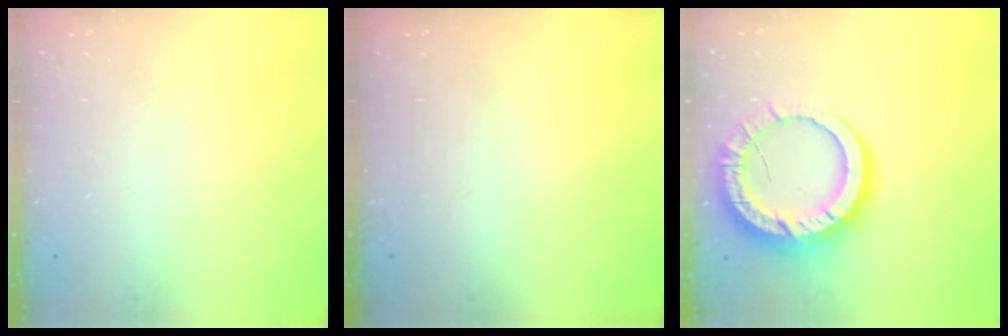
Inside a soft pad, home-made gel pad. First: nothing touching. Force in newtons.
{"total": 0.0}
{"total": 16.2, "press": 16.2, "slide": 1.5}